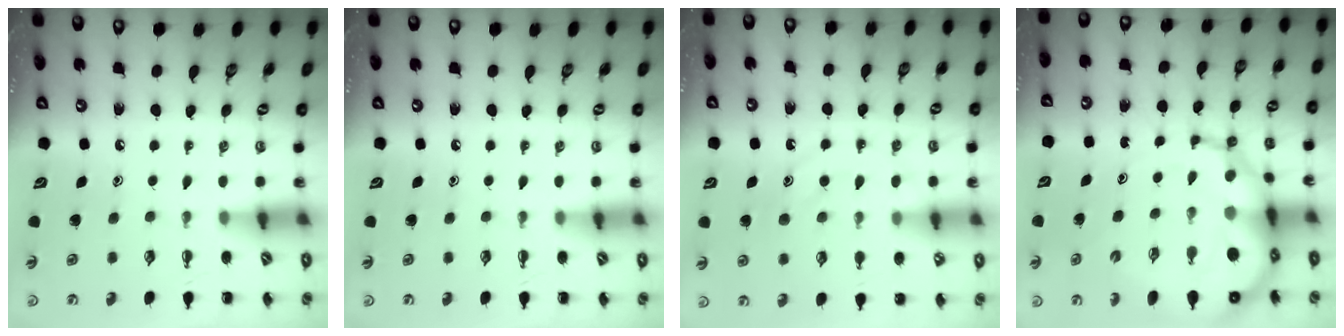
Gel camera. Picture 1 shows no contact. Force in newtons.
{"total": 0.0}
{"total": 11.2, "press": 11.2, "slide": 0.8}
{"total": 16.9, "press": 16.3, "slide": 4.3}